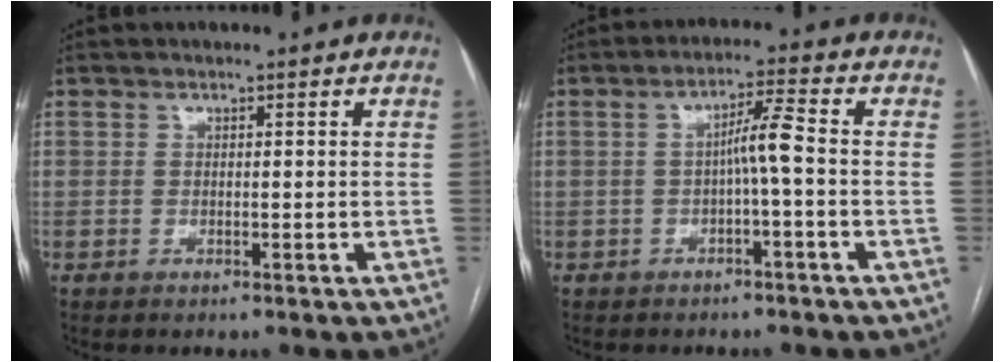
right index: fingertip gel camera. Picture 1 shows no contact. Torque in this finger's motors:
{"motor_torque": [0.44, -0.09, 0.20, 0.06]}